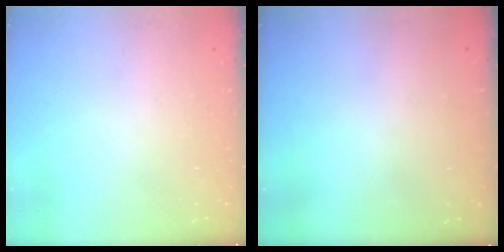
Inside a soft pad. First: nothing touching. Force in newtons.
{"total": 3.0, "press": 3.0, "slide": 0.1}